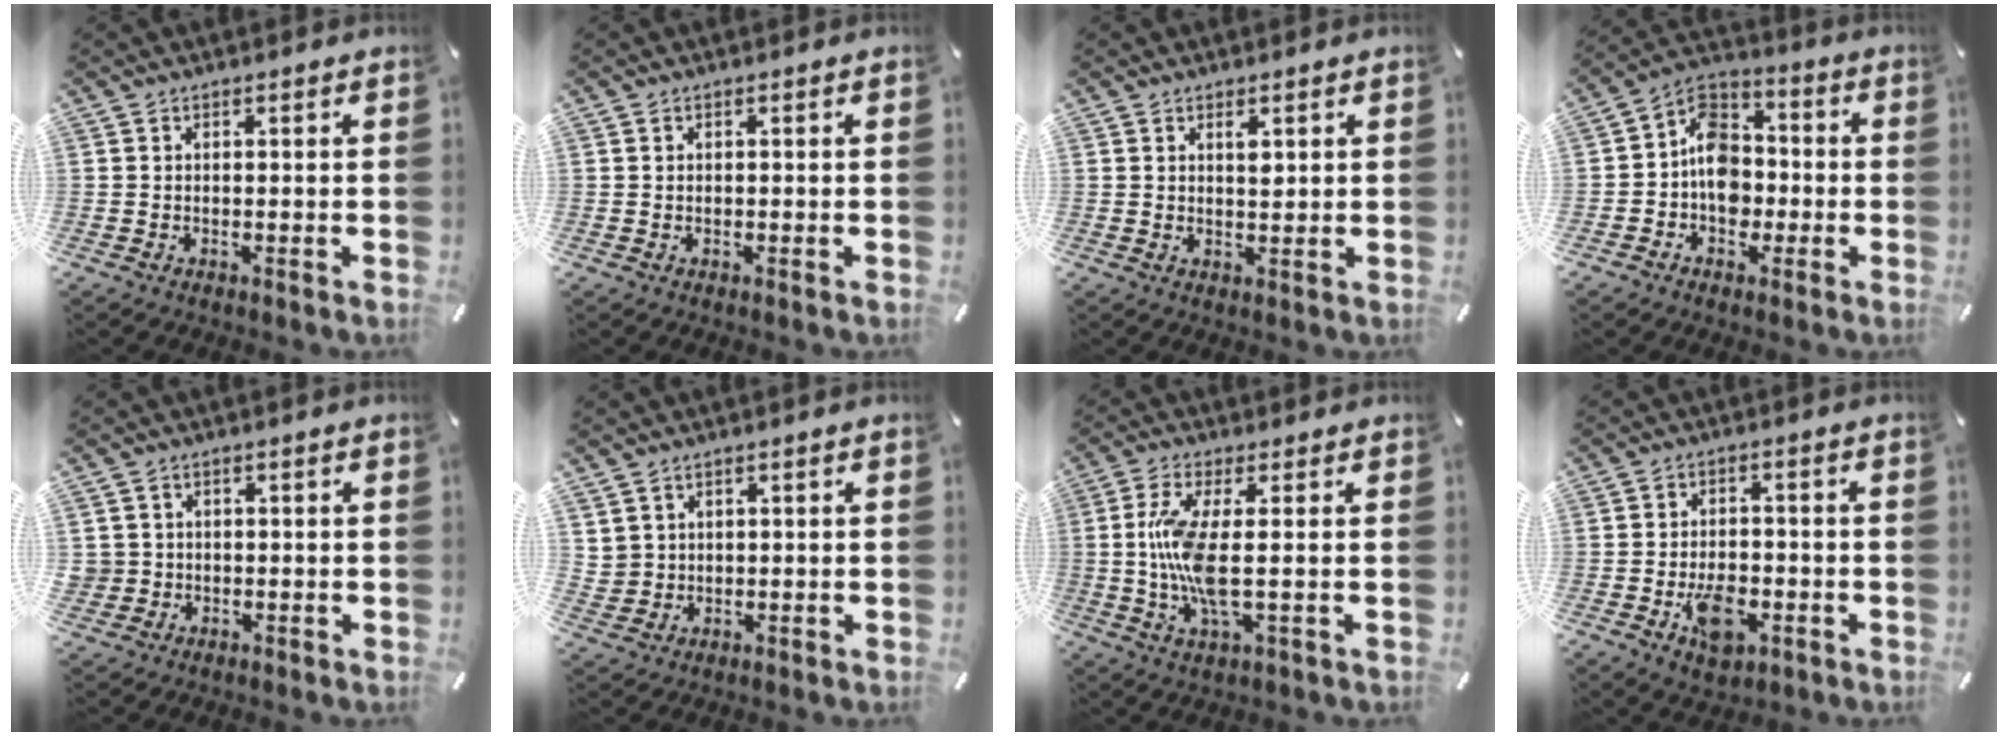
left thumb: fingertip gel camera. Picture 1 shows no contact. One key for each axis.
{"total": 0.7, "fx": 0.1, "fy": 0.5, "fz": 0.5, "tx": -0.010, "ty": 0.004, "tz": 0.001}
{"total": 2.1, "fx": 1.2, "fy": 0.8, "fz": 1.5, "tx": -0.017, "ty": -0.004, "tz": 0.016}
{"total": 10.6, "fx": -2.3, "fy": 8.8, "fz": 5.4, "tx": -0.112, "ty": 0.027, "tz": -0.042}
{"total": 3.2, "fx": 0.1, "fy": 3.1, "fz": -0.1, "tx": -0.003, "ty": 0.006, "tz": 0.001}
{"total": 3.5, "fx": 1.8, "fy": 3.0, "fz": -0.1, "tx": -0.010, "ty": -0.005, "tz": 0.035}
{"total": 10.7, "fx": 0.1, "fy": 2.8, "fz": 10.3, "tx": -0.222, "ty": -0.020, "tz": -0.002}
{"total": 8.2, "fx": -3.1, "fy": 4.8, "fz": 5.8, "tx": -0.106, "ty": 0.010, "tz": -0.053}